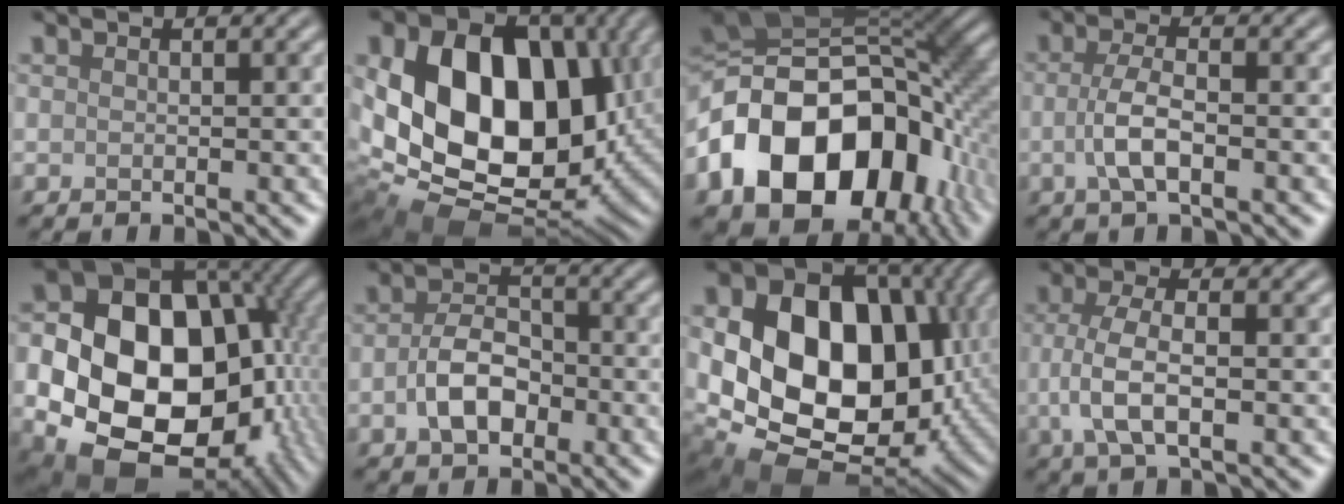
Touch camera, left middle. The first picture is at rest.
{"total": 17.0, "force": [1.9, 12.3, 11.6], "torque": [-0.198, -0.002, 0.032]}
{"total": 17.9, "force": [-5.2, 12.6, 11.5], "torque": [-0.208, -0.002, -0.097]}
{"total": 3.2, "force": [-0.6, 1.1, 3.0], "torque": [-0.063, -0.001, -0.017]}
{"total": 23.9, "force": [-2.3, 19.4, 13.8], "torque": [-0.256, -0.015, -0.064]}
{"total": 4.4, "force": [-1.3, 2.8, 3.2], "torque": [-0.063, 0.002, -0.028]}
{"total": 18.3, "force": [1.5, 13.5, 12.3], "torque": [-0.216, -0.021, 0.036]}
{"total": 4.6, "force": [-0.7, 1.9, 4.2], "torque": [-0.096, 0.001, -0.015]}